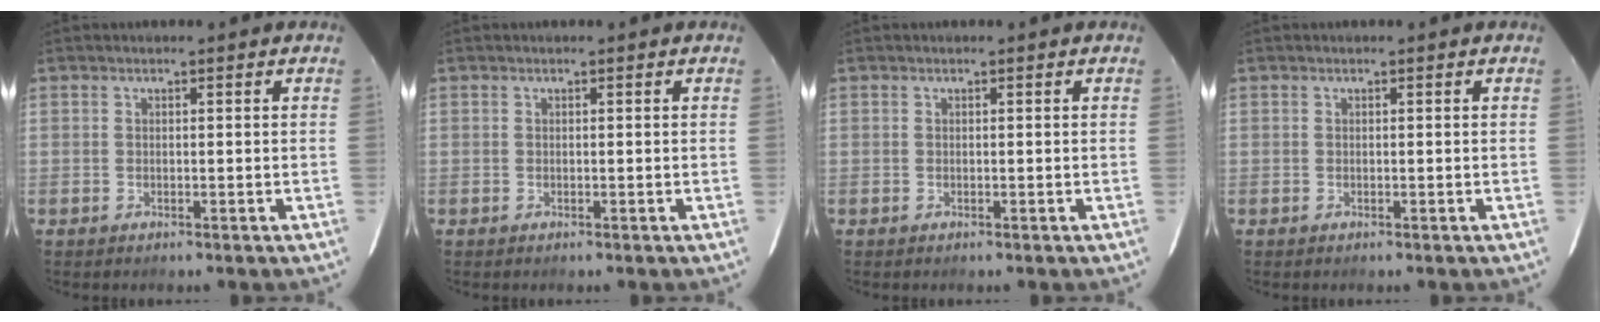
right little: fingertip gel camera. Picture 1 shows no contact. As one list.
[{"total": 0.0}, {"total": 0.0}, {"total": 0.0}]